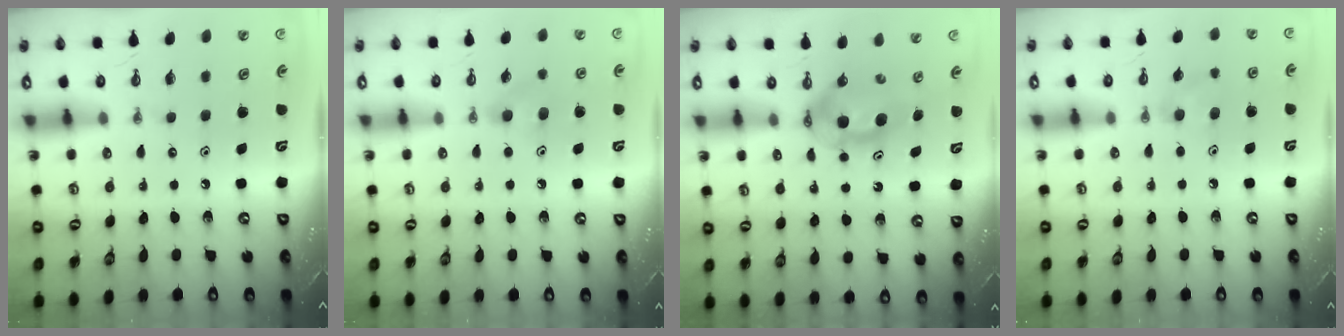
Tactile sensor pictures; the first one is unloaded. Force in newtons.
{"total": 5.2, "press": 5.0, "slide": 1.2}
{"total": 6.5, "press": 6.0, "slide": 2.5}
{"total": 8.3, "press": 7.7, "slide": 3.1}